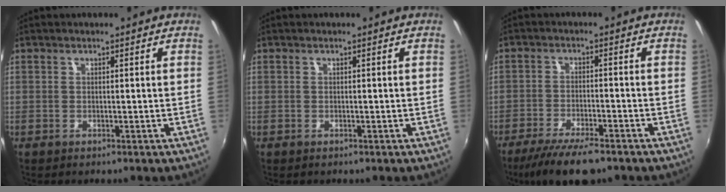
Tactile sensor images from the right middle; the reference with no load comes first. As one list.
[{"total": 0.0}, {"total": 10.6, "force": [-8.2, 2.5, 6.3], "torque": [-0.140, -0.029, -0.140]}]